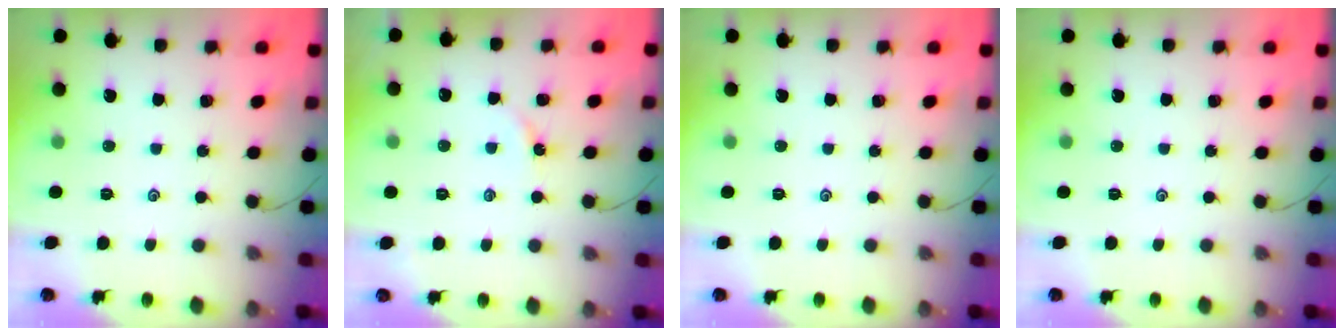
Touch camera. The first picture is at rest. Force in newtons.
{"total": 1.9, "press": 1.9, "slide": 0.3}
{"total": 0.0}
{"total": 0.0}